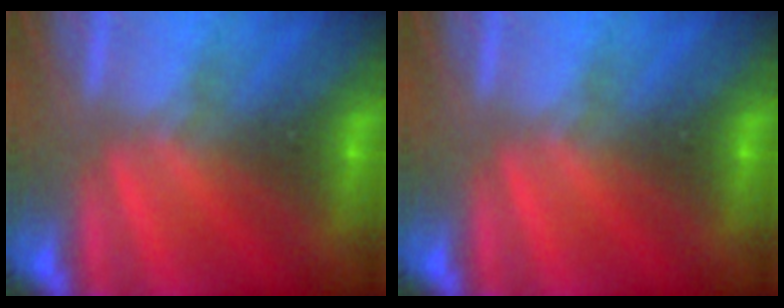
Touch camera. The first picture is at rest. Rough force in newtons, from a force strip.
{"total": 0.0}